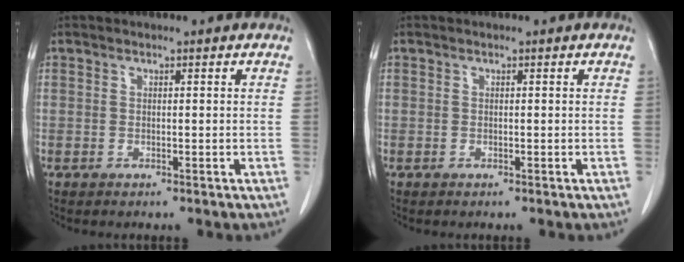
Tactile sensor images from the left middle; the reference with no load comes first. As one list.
[{"total": 0.0}]